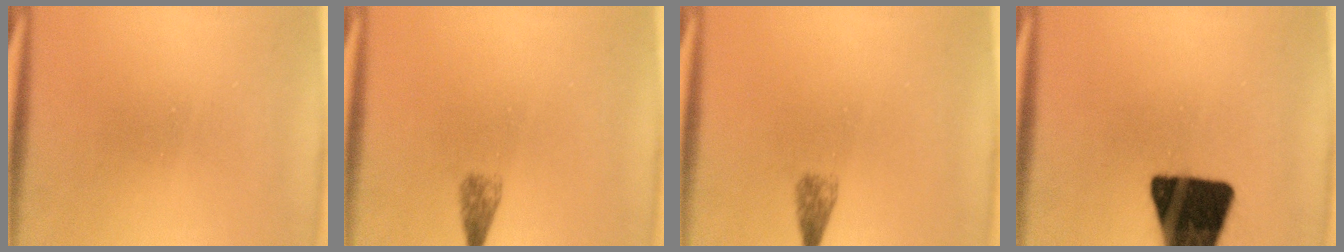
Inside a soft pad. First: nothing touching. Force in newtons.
{"total": 1.4}
{"total": 1.4}
{"total": 18.8}